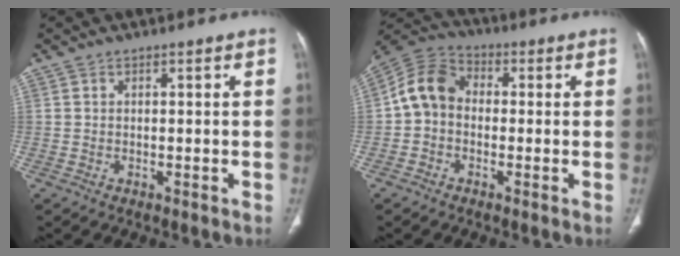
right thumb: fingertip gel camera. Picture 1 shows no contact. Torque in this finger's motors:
{"motor_torque": [0.20, 0.22, 0.49, -0.41, 0.11]}